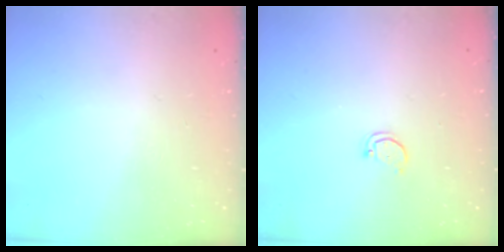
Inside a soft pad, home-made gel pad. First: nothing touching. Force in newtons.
{"total": 1.8, "press": 1.8, "slide": 0.1}